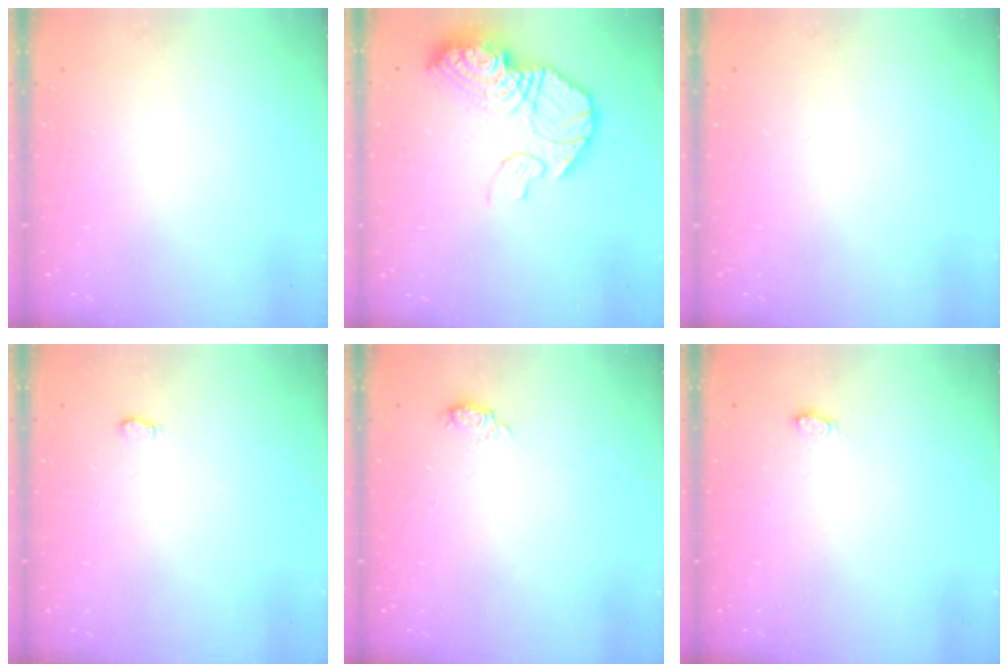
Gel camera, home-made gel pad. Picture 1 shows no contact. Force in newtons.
{"total": 17.8, "press": 17.3, "slide": 4.0}
{"total": 0.0}
{"total": 2.6, "press": 2.5, "slide": 0.4}
{"total": 4.8, "press": 4.8, "slide": 0.5}
{"total": 3.5, "press": 3.5, "slide": 0.5}